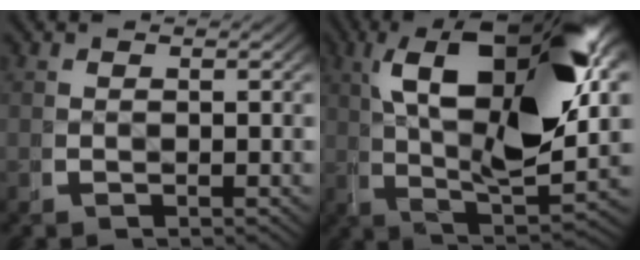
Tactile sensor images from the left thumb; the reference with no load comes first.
{"total": 20.2, "force": [3.4, 9.2, 17.6], "torque": [-0.280, -0.014, 0.062]}